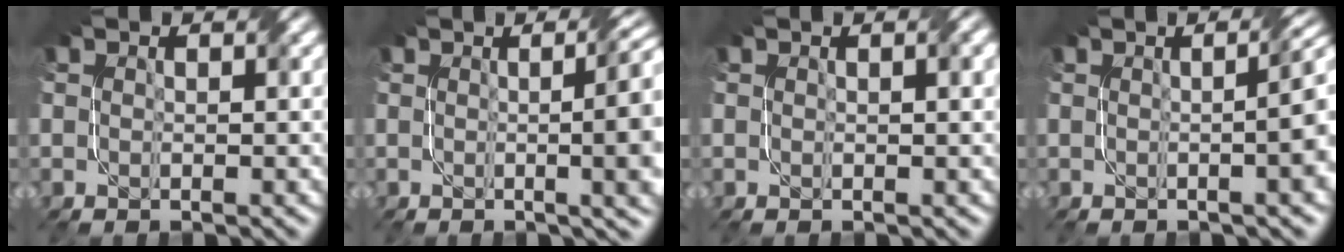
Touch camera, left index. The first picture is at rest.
{"total": 10.5, "force": [0.9, 4.4, 9.5], "torque": [-0.056, 0.023, -0.001]}
{"total": 1.6, "force": [0.7, 0.3, 1.4], "torque": [-0.017, 0.004, 0.011]}
{"total": 7.5, "force": [0.3, 3.1, 6.8], "torque": [-0.023, 0.027, -0.009]}